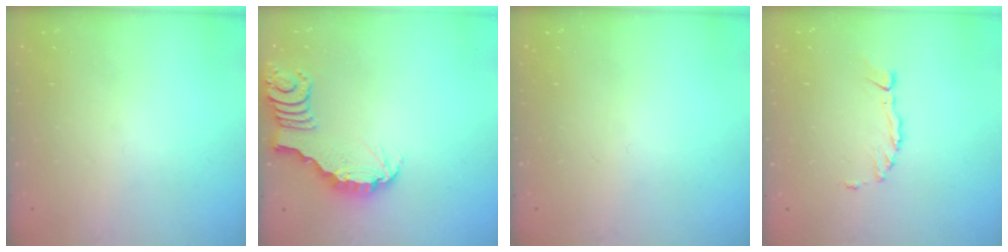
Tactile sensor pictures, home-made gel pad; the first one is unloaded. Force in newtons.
{"total": 3.5, "press": 3.5, "slide": 0.4}
{"total": 0.0}
{"total": 2.1, "press": 2.1, "slide": 0.2}